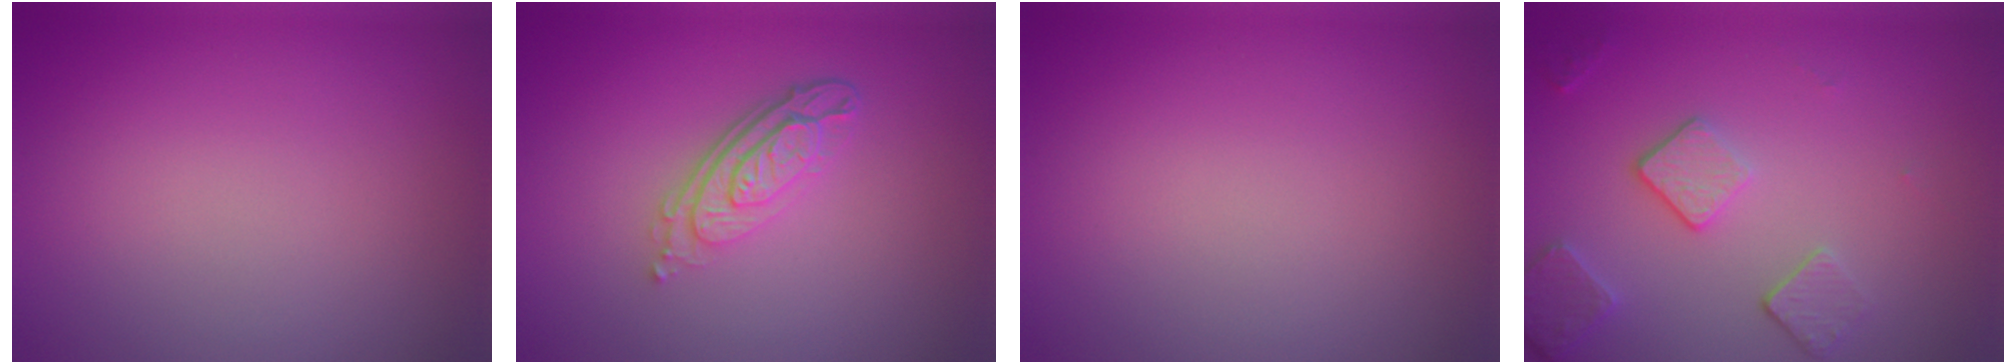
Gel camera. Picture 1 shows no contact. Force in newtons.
{"total": 4.1, "press": 2.9, "slide": 2.9}
{"total": 0.0}
{"total": 3.6, "press": 2.9, "slide": 2.2}